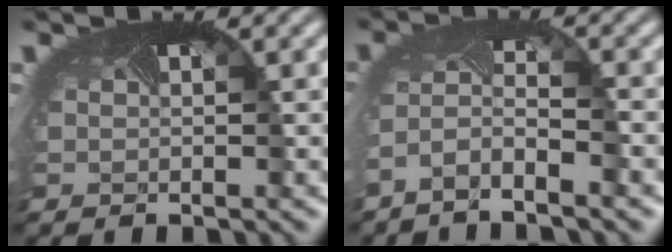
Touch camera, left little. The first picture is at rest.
{"total": 3.3, "force": [-2.7, 0.3, 1.9], "torque": [-0.047, -0.007, -0.057]}